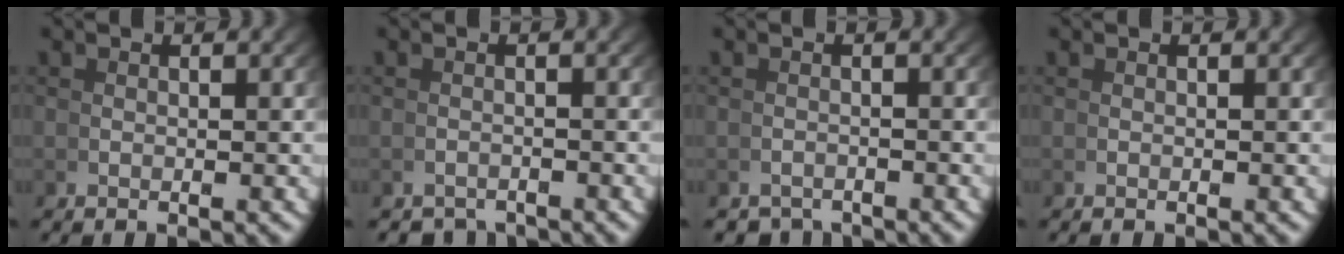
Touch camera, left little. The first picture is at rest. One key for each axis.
{"total": 2.6, "fx": -2.5, "fy": 0.3, "fz": -0.3, "tx": 0.017, "ty": -0.009, "tz": -0.040}
{"total": 2.9, "fx": -2.8, "fy": 0.6, "fz": -0.3, "tx": 0.013, "ty": -0.013, "tz": -0.043}
{"total": 0.0}